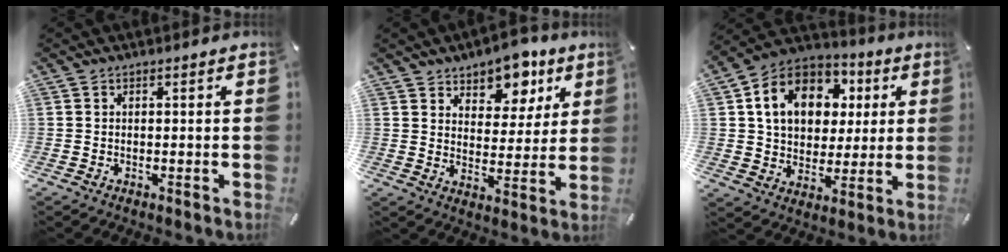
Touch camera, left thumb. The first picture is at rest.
{"total": 9.1, "force": [7.0, 5.4, 1.9], "torque": [-0.015, -0.063, 0.122]}
{"total": 14.1, "force": [4.4, 11.2, 7.3], "torque": [-0.141, -0.004, 0.085]}